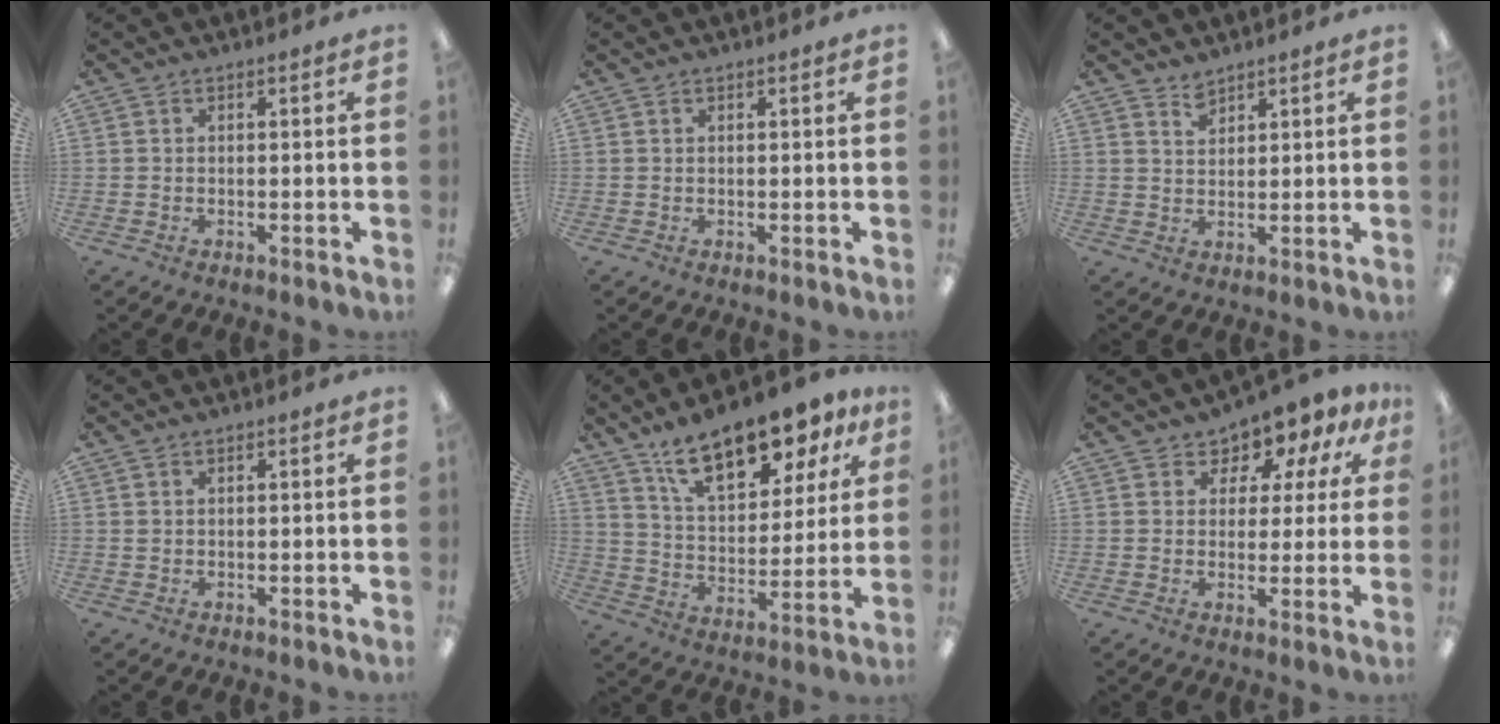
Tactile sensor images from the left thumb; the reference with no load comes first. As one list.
[{"total": 0.0}, {"total": 2.8, "force": [2.6, 1.0, 0.5], "torque": [-0.006, -0.012, 0.048]}, {"total": 0.6, "force": [0.4, 0.4, 0.3], "torque": [-0.008, 0.002, 0.007]}, {"total": 17.5, "force": [12.2, 7.8, 9.9], "torque": [-0.159, -0.057, 0.210]}, {"total": 6.7, "force": [4.6, 4.5, 1.9], "torque": [-0.039, -0.035, 0.082]}]